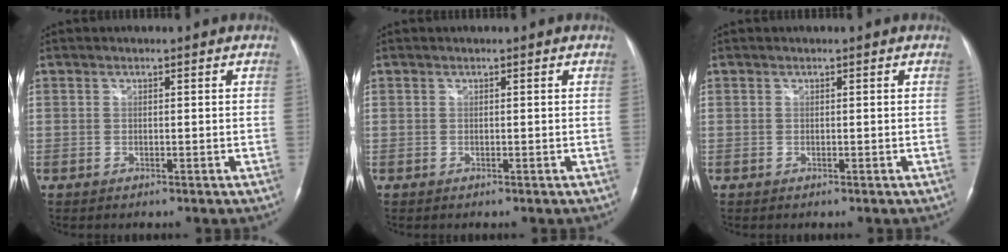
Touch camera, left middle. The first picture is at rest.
{"total": 0.0}
{"total": 0.0}